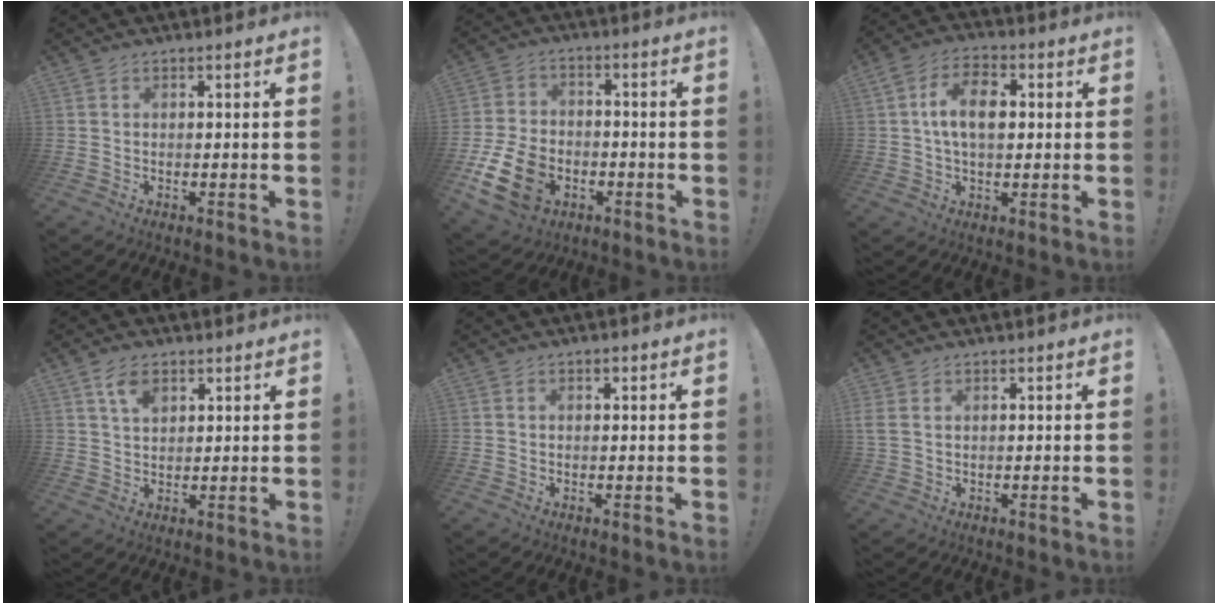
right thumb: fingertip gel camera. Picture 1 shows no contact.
{"total": 14.8, "force": [-6.0, 10.3, 8.8], "torque": [-0.158, 0.040, -0.104]}
{"total": 11.2, "force": [1.1, 6.7, 8.9], "torque": [-0.160, 0.010, 0.021]}
{"total": 5.8, "force": [3.4, 3.1, 3.6], "torque": [-0.063, -0.011, 0.061]}
{"total": 1.0, "force": [0.6, 0.6, 0.4], "torque": [0.000, -0.002, 0.010]}
{"total": 2.8, "force": [1.2, 1.8, 1.7], "torque": [-0.048, 0.000, 0.024]}